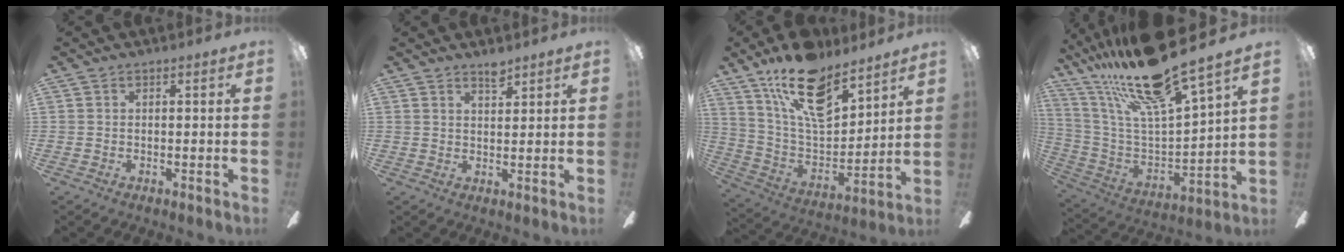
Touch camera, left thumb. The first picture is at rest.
{"total": 2.9, "force": [2.6, 0.7, 1.2], "torque": [-0.011, -0.013, 0.043]}
{"total": 20.1, "force": [13.6, 9.0, 11.7], "torque": [-0.203, -0.080, 0.243]}
{"total": 21.4, "force": [17.1, 3.0, 12.4], "torque": [-0.237, -0.110, 0.282]}